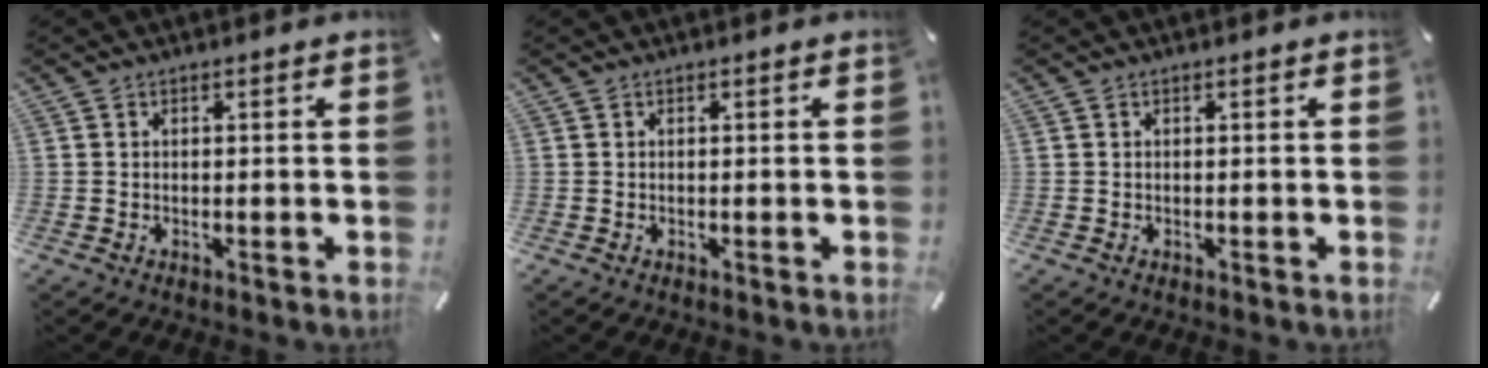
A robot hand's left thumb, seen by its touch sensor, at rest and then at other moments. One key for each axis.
{"total": 0.0}
{"total": 0.0}